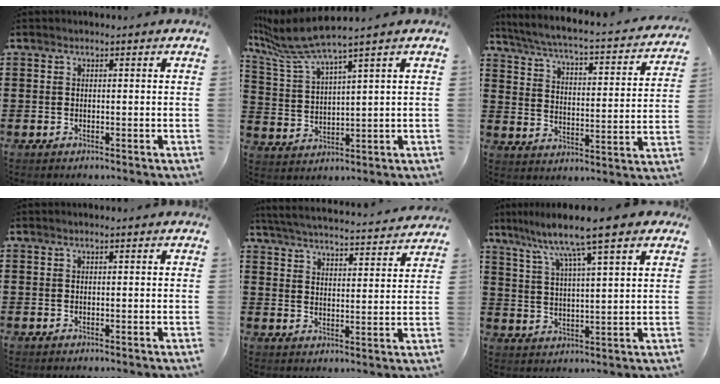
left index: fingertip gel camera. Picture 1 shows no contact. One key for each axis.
{"total": 6.4, "fx": 5.2, "fy": -0.1, "fz": 3.8, "tx": -0.104, "ty": -0.028, "tz": 0.085}
{"total": 3.7, "fx": 3.2, "fy": -0.2, "fz": 1.9, "tx": -0.057, "ty": -0.033, "tz": 0.043}
{"total": 0.5, "fx": 0.3, "fy": 0.0, "fz": 0.4, "tx": -0.008, "ty": -0.001, "tz": 0.007}
{"total": 4.4, "fx": 4.3, "fy": -0.5, "fz": 0.8, "tx": -0.038, "ty": -0.038, "tz": 0.068}
{"total": 8.3, "fx": 6.7, "fy": -0.1, "fz": 5.0, "tx": -0.113, "ty": -0.037, "tz": 0.106}